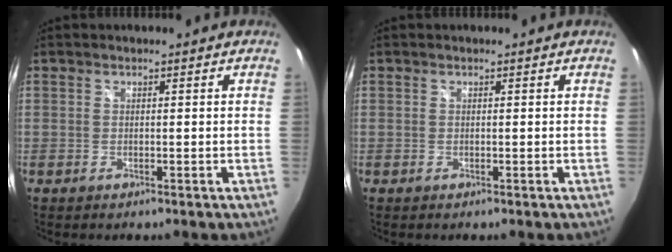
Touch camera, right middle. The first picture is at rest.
{"total": 0.0}